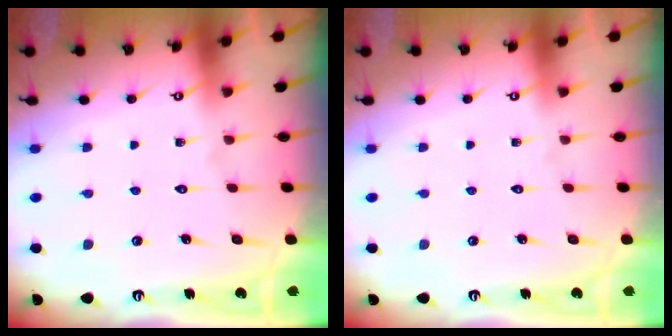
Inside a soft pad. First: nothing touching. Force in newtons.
{"total": 0.0}